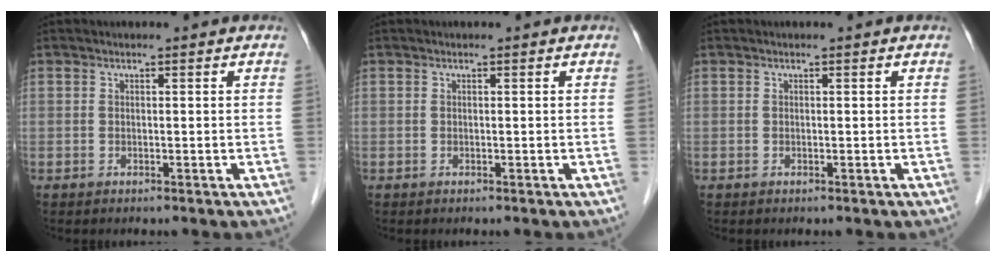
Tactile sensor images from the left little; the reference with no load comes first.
{"total": 0.0}
{"total": 0.0}